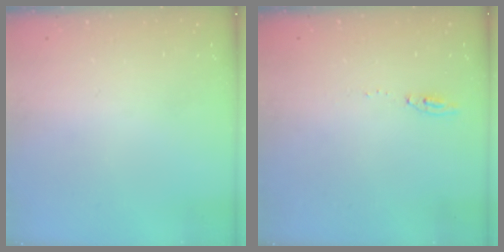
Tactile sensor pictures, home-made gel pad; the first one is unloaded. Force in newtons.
{"total": 5.2, "press": 5.2, "slide": 0.5}